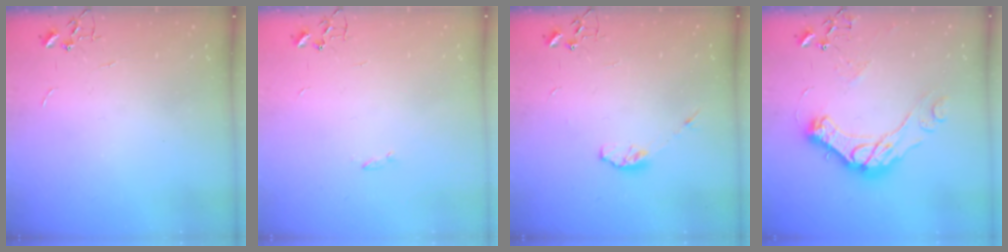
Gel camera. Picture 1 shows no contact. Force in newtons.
{"total": 1.2, "press": 1.1, "slide": 0.3}
{"total": 5.3, "press": 5.2, "slide": 1.0}
{"total": 18.7, "press": 18.6, "slide": 1.4}